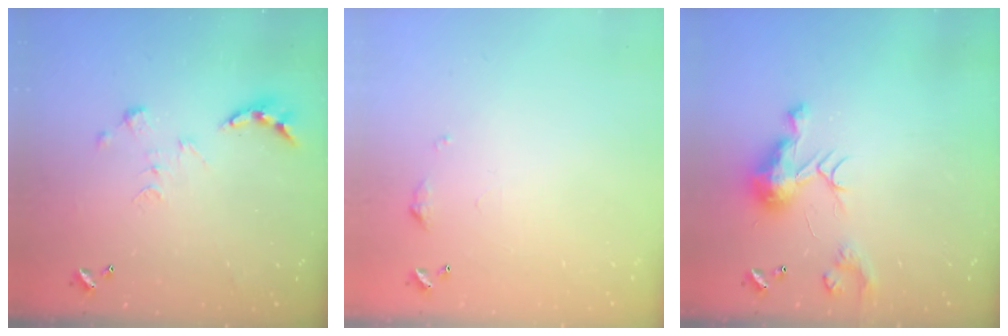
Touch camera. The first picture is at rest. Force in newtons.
{"total": 5.0, "press": 4.9, "slide": 0.8}
{"total": 9.7, "press": 9.7, "slide": 0.8}